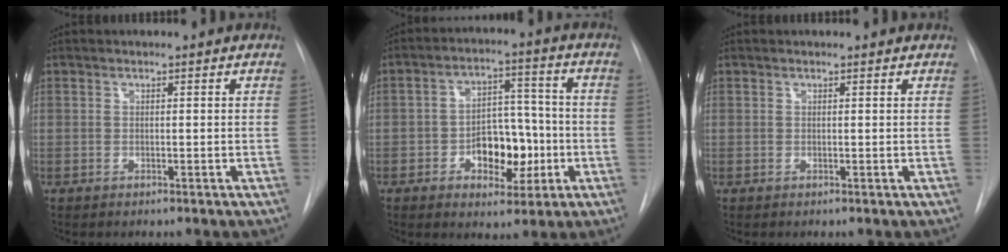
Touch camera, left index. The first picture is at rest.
{"total": 9.1, "force": [-2.6, 5.2, 7.0], "torque": [-0.102, 0.023, -0.034]}
{"total": 1.3, "force": [1.3, 0.3, 0.3], "torque": [-0.012, 0.012, 0.012]}